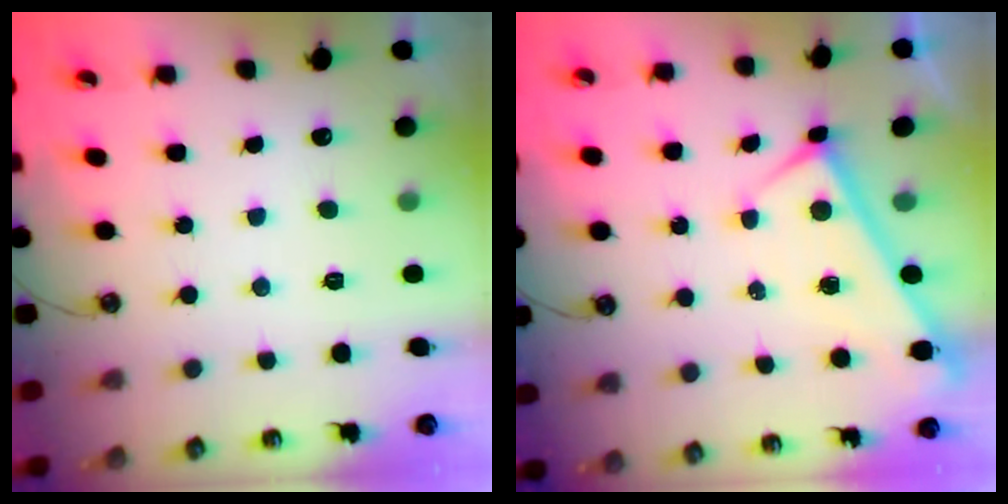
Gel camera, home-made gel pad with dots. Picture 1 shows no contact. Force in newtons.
{"total": 0.0}